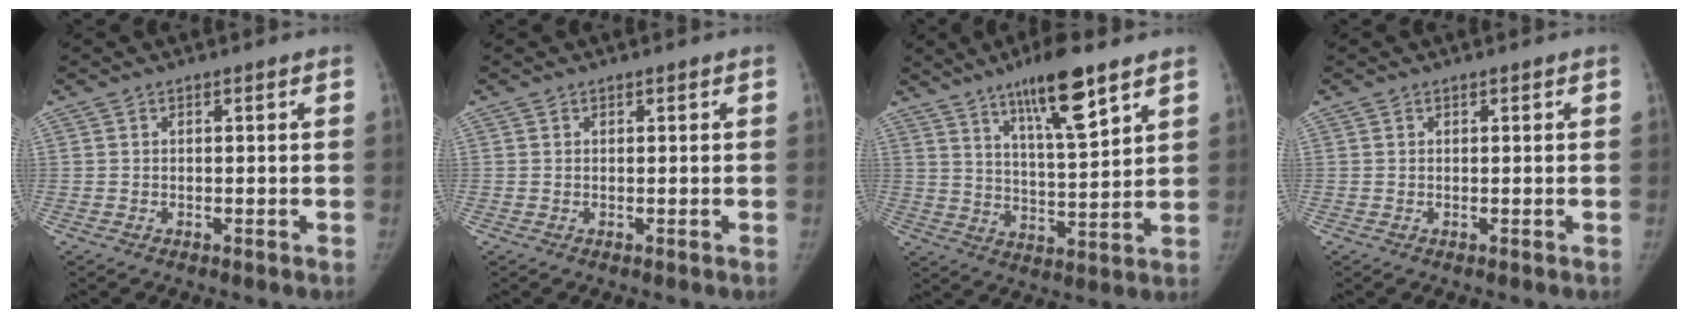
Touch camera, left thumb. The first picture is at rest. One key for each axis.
{"total": 0.0}
{"total": 13.5, "fx": 8.4, "fy": 2.8, "fz": 10.2, "tx": -0.155, "ty": -0.046, "tz": 0.141}
{"total": 0.0}